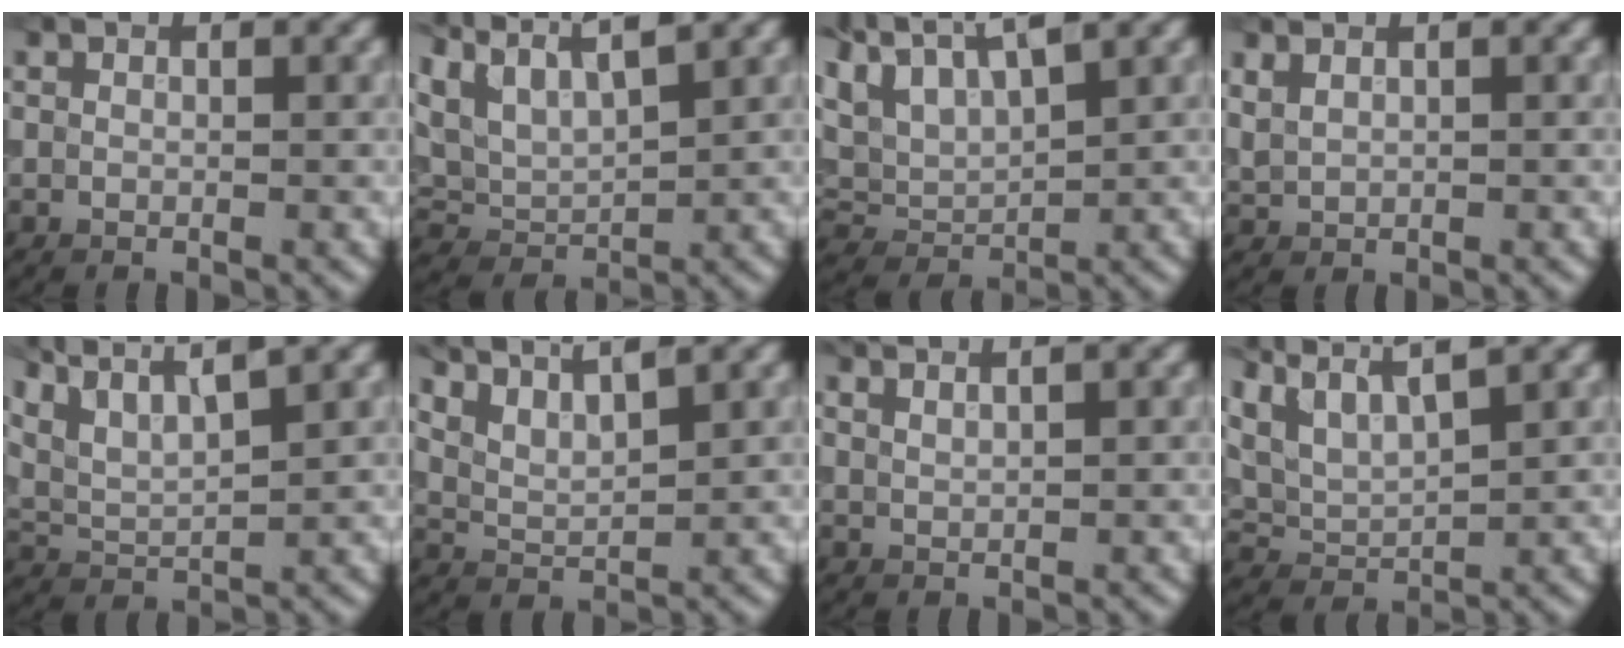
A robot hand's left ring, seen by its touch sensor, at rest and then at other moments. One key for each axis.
{"total": 5.5, "fx": 3.8, "fy": 2.1, "fz": 3.4, "tx": -0.089, "ty": 0.011, "tz": 0.067}
{"total": 6.2, "fx": 4.2, "fy": 2.2, "fz": 3.9, "tx": -0.106, "ty": 0.011, "tz": 0.073}
{"total": 1.1, "fx": 0.8, "fy": 0.4, "fz": 0.6, "tx": -0.018, "ty": 0.001, "tz": 0.020}
{"total": 7.2, "fx": 5.4, "fy": 1.7, "fz": 4.5, "tx": -0.100, "ty": 0.025, "tz": 0.078}
{"total": 4.2, "fx": 3.4, "fy": 0.9, "fz": 2.2, "tx": -0.051, "ty": 0.014, "tz": 0.051}
{"total": 2.0, "fx": 1.6, "fy": 0.4, "fz": 1.0, "tx": -0.006, "ty": 0.006, "tz": 0.013}
{"total": 5.4, "fx": 4.1, "fy": 1.4, "fz": 3.2, "tx": -0.083, "ty": 0.011, "tz": 0.071}